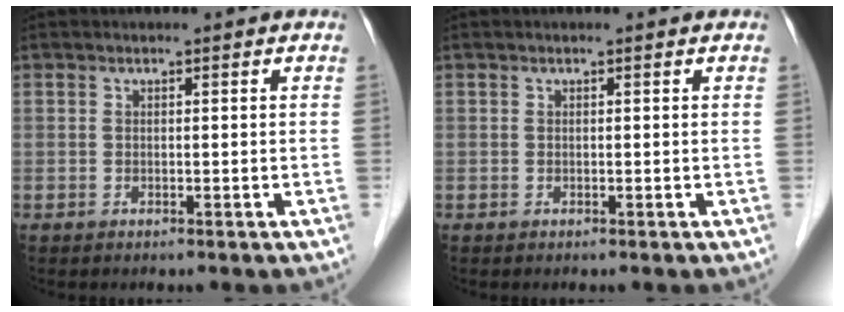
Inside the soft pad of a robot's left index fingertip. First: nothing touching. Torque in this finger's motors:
{"motor_torque": [-0.08, 0.08, 0.00, 0.00]}